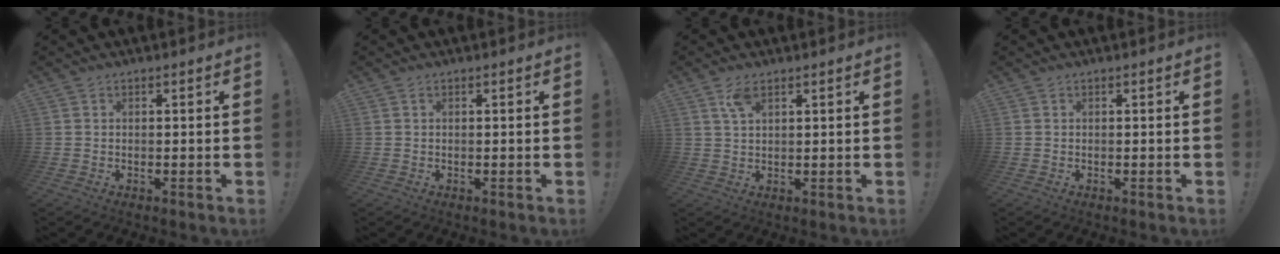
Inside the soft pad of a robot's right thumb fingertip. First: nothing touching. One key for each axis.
{"total": 0.0}
{"total": 4.4, "fx": 2.4, "fy": 1.8, "fz": 3.2, "tx": -0.059, "ty": -0.003, "tz": 0.042}
{"total": 0.0}